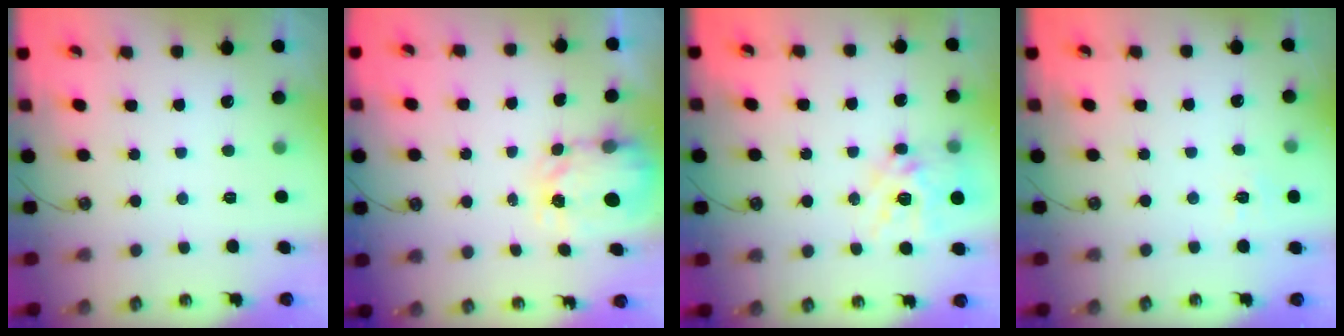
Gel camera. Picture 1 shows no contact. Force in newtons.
{"total": 3.9, "press": 3.9, "slide": 0.4}
{"total": 14.7, "press": 14.7, "slide": 1.4}
{"total": 5.5, "press": 5.4, "slide": 0.5}